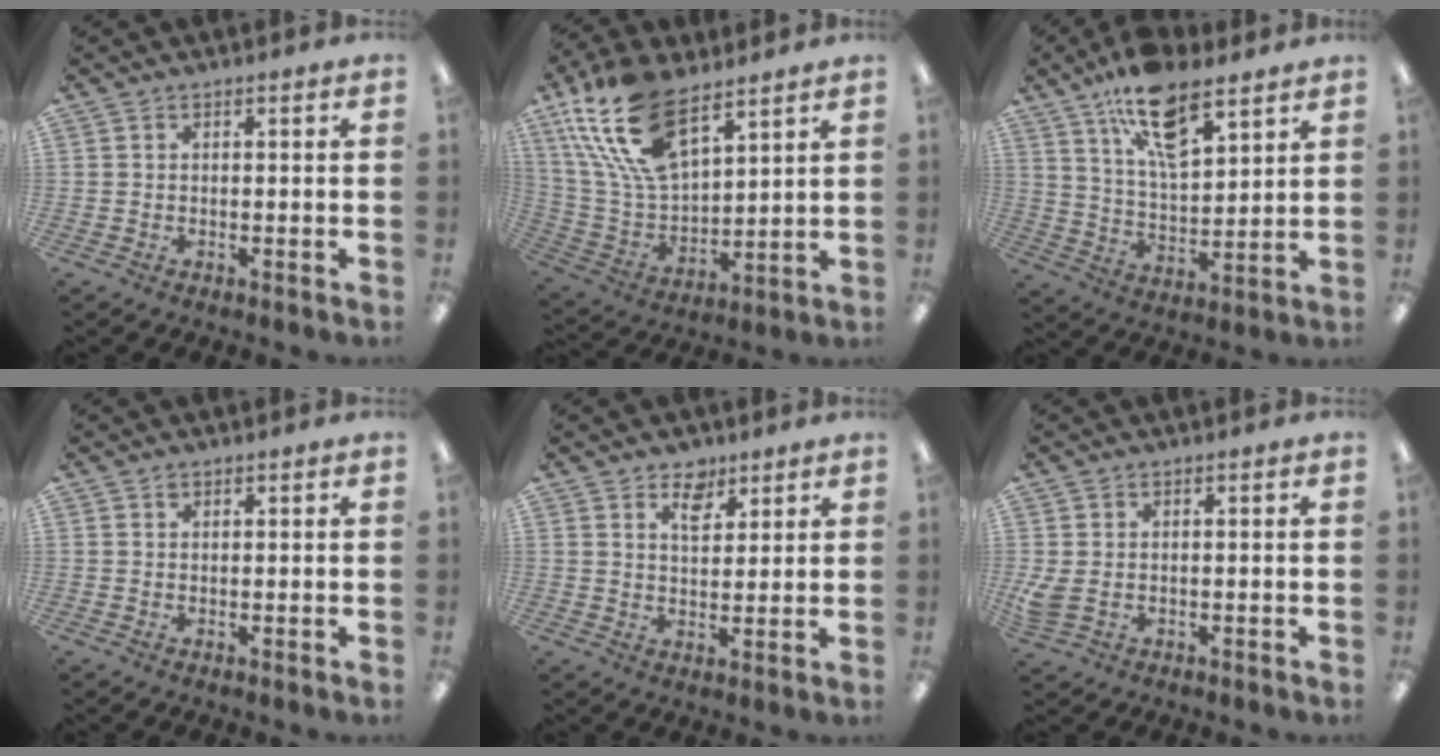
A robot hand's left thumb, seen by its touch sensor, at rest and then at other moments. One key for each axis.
{"total": 20.2, "fx": 12.4, "fy": 9.6, "fz": 12.8, "tx": -0.294, "ty": -0.053, "tz": 0.223}
{"total": 15.3, "fx": 10.0, "fy": 6.1, "fz": 9.9, "tx": -0.165, "ty": -0.046, "tz": 0.171}
{"total": 0.6, "fx": 0.4, "fy": 0.4, "fz": 0.1, "tx": -0.002, "ty": -0.001, "tz": 0.008}
{"total": 5.9, "fx": 4.2, "fy": 3.4, "fz": 2.5, "tx": -0.024, "ty": -0.020, "tz": 0.071}
{"total": 3.2, "fx": 0.0, "fy": 2.2, "fz": 2.3, "tx": -0.049, "ty": -0.007, "tz": -0.004}